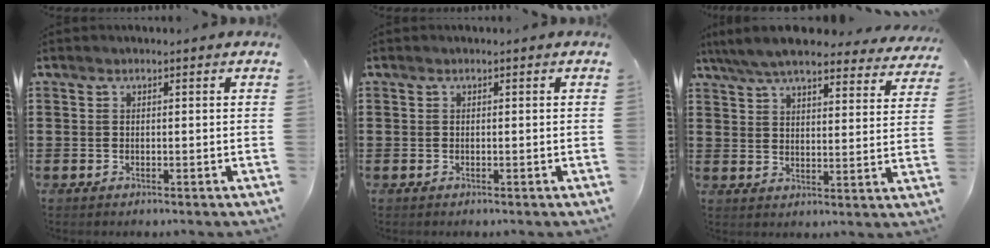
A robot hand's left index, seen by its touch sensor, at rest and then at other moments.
{"total": 0.0}
{"total": 7.4, "force": [6.8, 0.7, 2.9], "torque": [-0.082, -0.027, 0.121]}